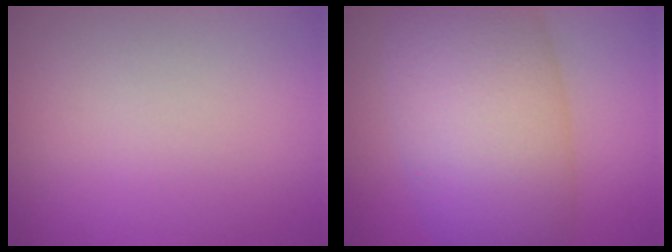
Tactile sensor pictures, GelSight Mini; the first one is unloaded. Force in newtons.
{"total": 11.7, "press": 11.7, "slide": 0.3}